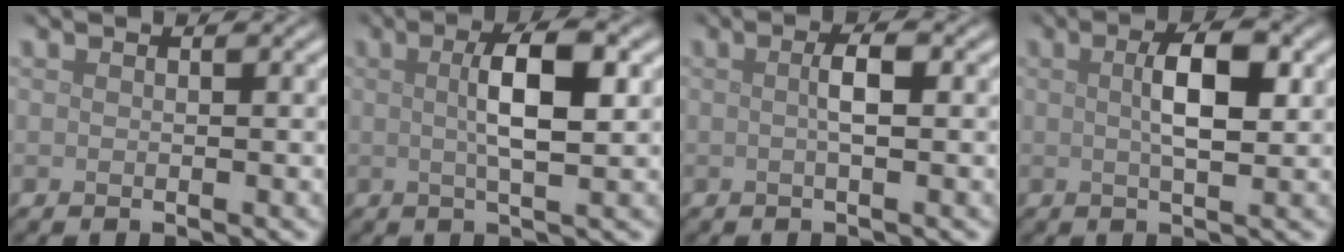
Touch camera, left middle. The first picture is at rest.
{"total": 4.8, "force": [0.8, 1.1, 4.6], "torque": [-0.079, 0.008, 0.012]}
{"total": 2.0, "force": [0.1, 0.3, 2.0], "torque": [-0.036, 0.007, 0.001]}
{"total": 4.2, "force": [0.8, 1.2, 3.9], "torque": [-0.072, 0.004, 0.011]}